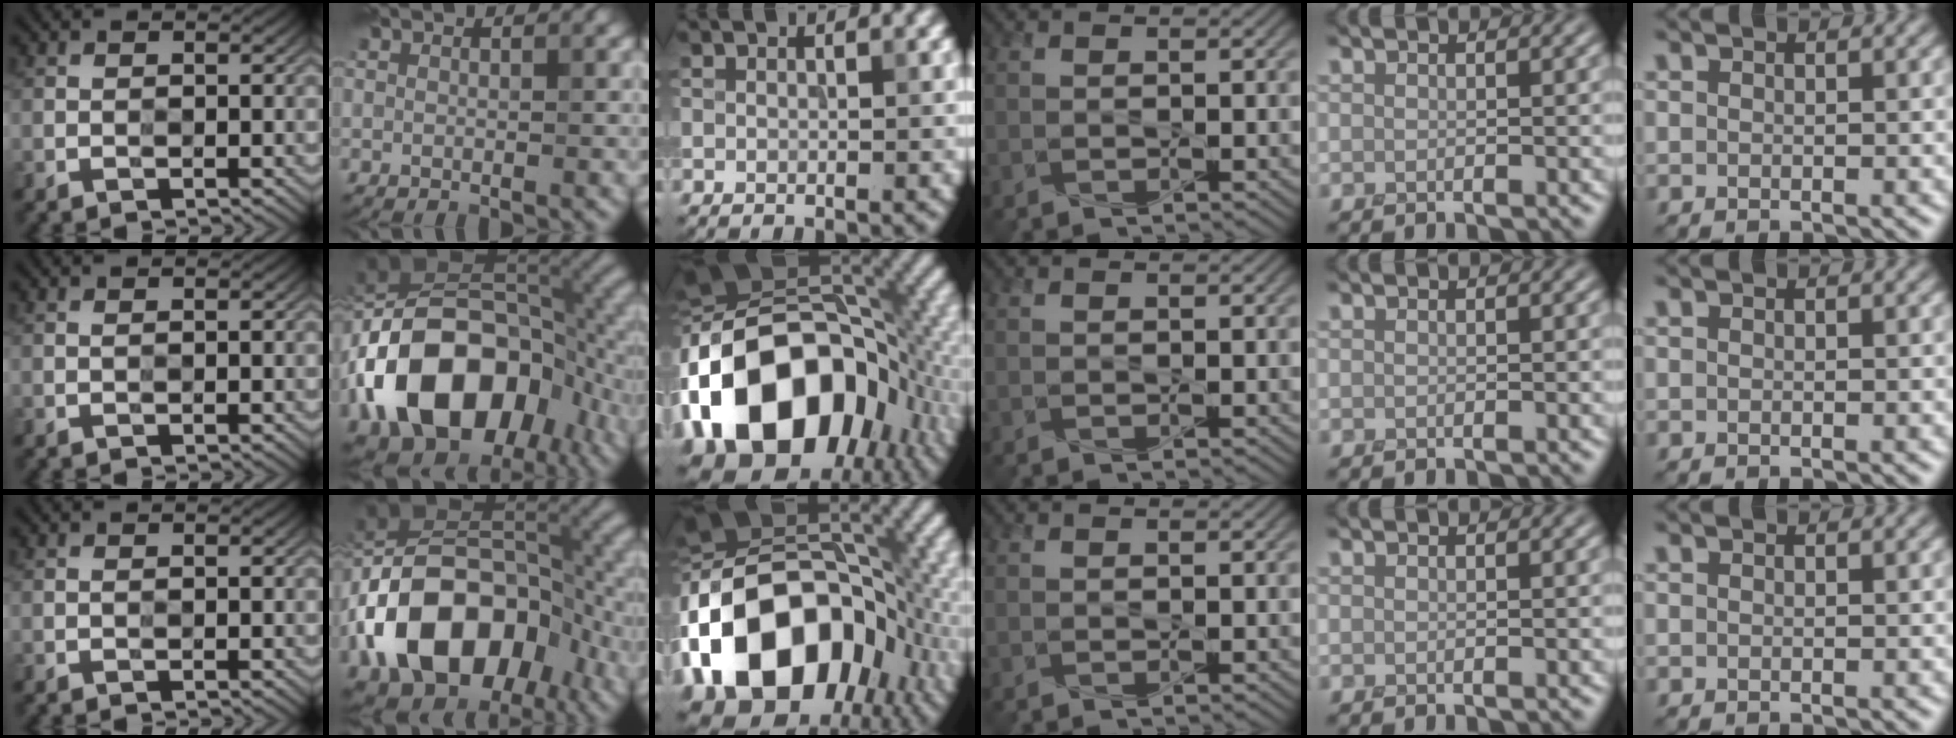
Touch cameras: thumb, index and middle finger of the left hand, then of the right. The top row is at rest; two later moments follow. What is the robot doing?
{"motion": "press", "object": "gel pad"}